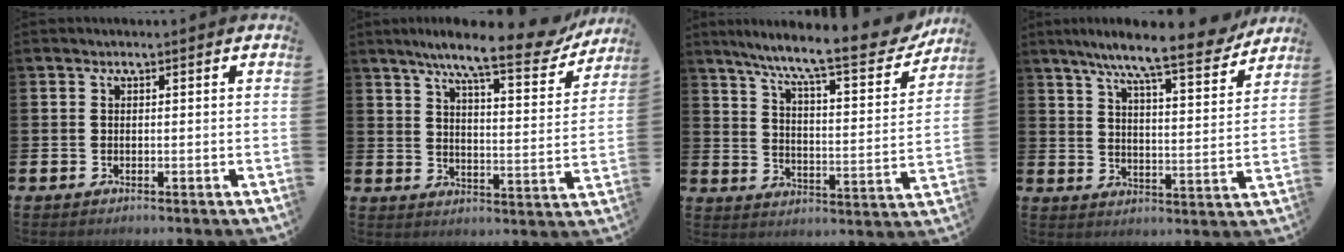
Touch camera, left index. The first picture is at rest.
{"total": 10.5, "force": [8.6, 1.2, 5.9], "torque": [-0.110, -0.047, 0.140]}
{"total": 10.7, "force": [9.0, 1.1, 5.6], "torque": [-0.124, -0.063, 0.144]}
{"total": 10.4, "force": [9.0, 0.5, 5.2], "torque": [-0.107, -0.055, 0.149]}